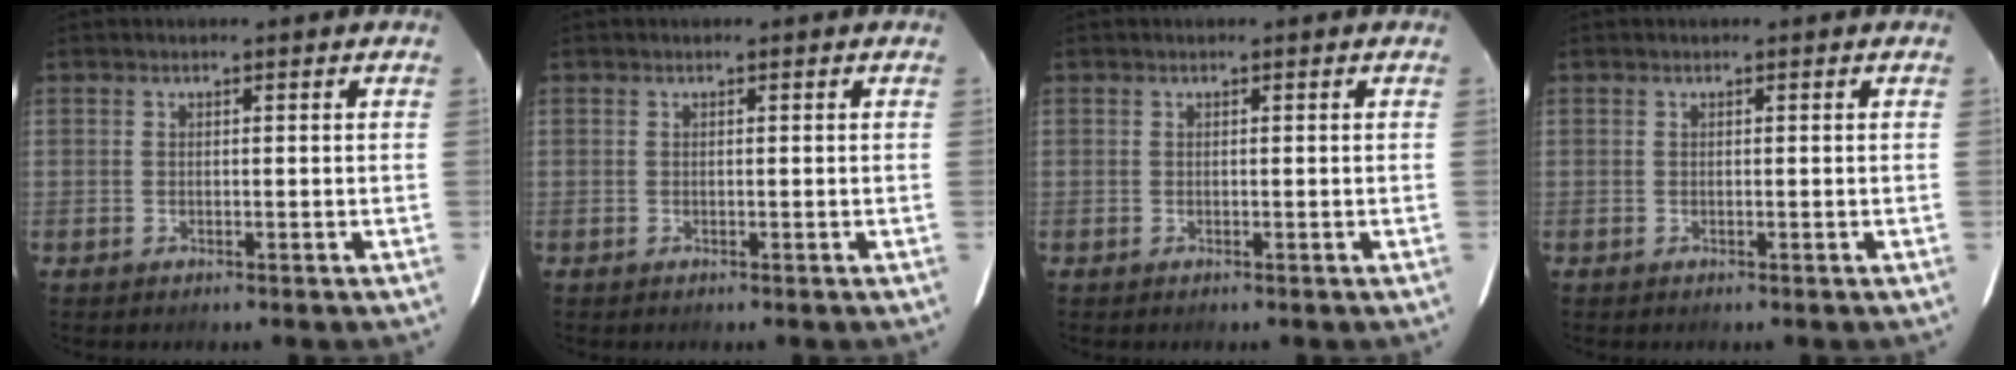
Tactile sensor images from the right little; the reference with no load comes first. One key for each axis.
{"total": 0.0}
{"total": 0.0}
{"total": 0.0}